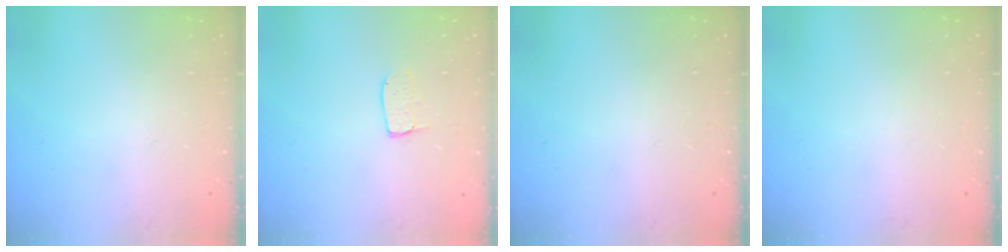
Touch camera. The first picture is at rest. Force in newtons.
{"total": 4.9, "press": 4.8, "slide": 0.4}
{"total": 0.0}
{"total": 0.0}